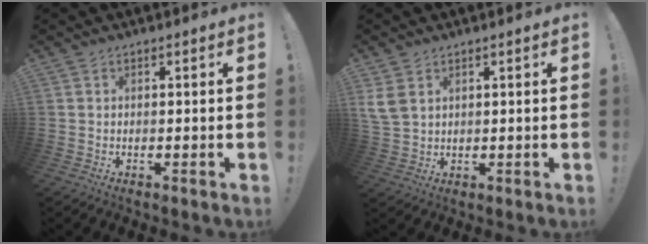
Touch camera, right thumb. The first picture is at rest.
{"total": 5.6, "force": [2.6, 3.7, 3.3], "torque": [-0.077, -0.008, 0.052]}